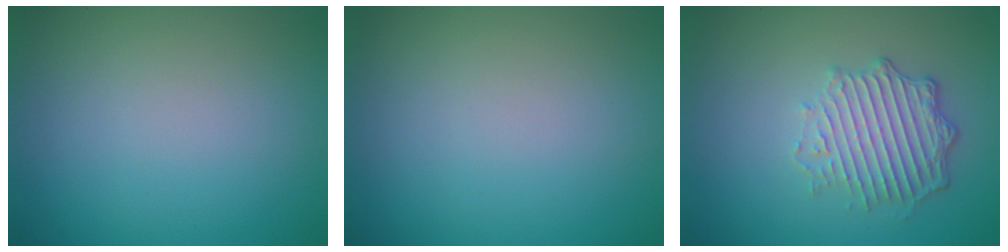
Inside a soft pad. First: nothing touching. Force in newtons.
{"total": 0.0}
{"total": 4.1, "press": 3.2, "slide": 2.5}